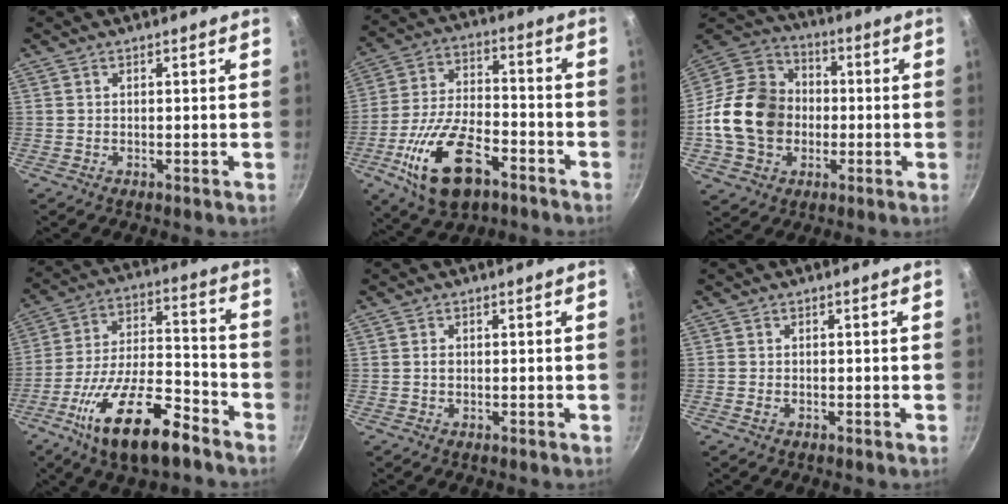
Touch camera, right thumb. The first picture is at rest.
{"total": 17.7, "force": [-8.3, 8.7, 12.9], "torque": [-0.236, 0.033, -0.152]}
{"total": 18.6, "force": [-2.1, 15.2, 10.6], "torque": [-0.170, 0.036, -0.046]}
{"total": 19.5, "force": [-11.3, 7.1, 14.2], "torque": [-0.238, 0.052, -0.203]}
{"total": 1.1, "force": [0.0, 0.8, 0.7], "torque": [-0.011, 0.003, 0.000]}
{"total": 1.0, "force": [-0.5, 0.6, 0.6], "torque": [-0.017, 0.003, -0.011]}